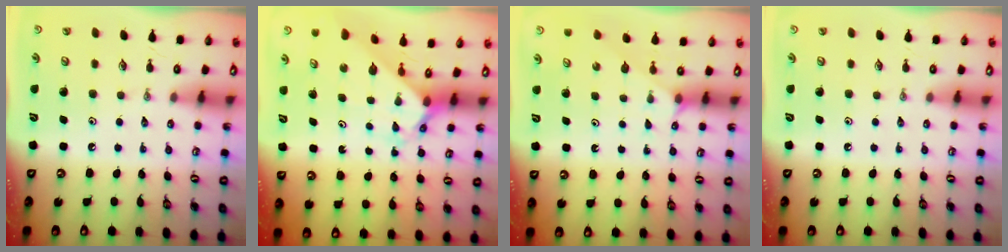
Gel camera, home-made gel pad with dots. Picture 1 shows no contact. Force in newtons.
{"total": 2.2, "press": 2.2, "slide": 0.2}
{"total": 2.2, "press": 2.2, "slide": 0.4}
{"total": 0.0}